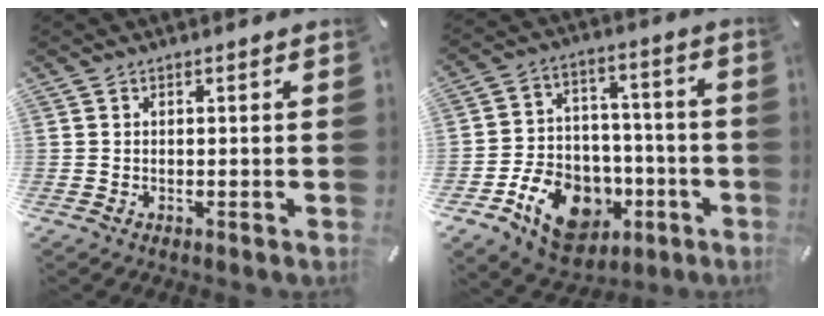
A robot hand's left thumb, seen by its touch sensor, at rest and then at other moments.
{"total": 16.2, "force": [-7.2, 11.8, 8.5], "torque": [-0.118, 0.048, -0.114]}